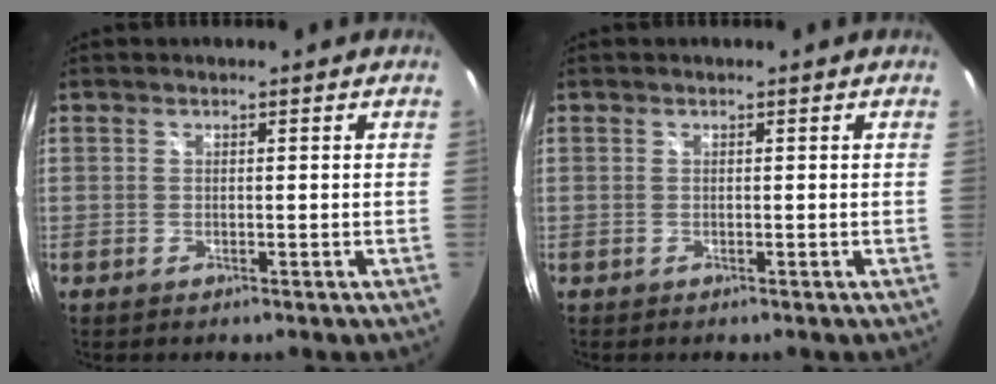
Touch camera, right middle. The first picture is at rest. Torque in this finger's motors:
{"motor_torque": [0.01, -0.02, 0.00, 0.00]}